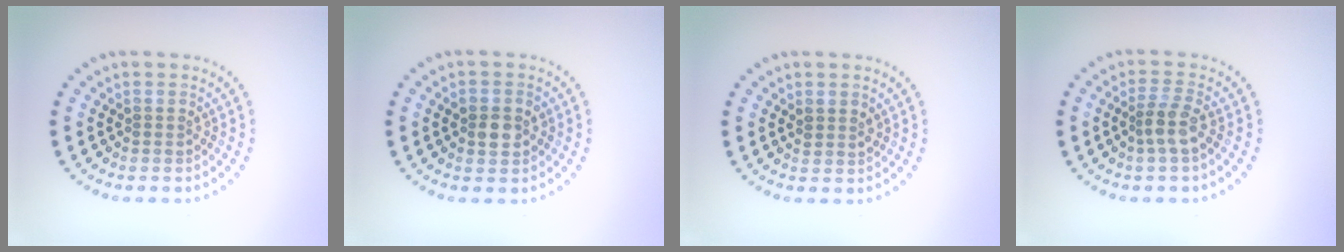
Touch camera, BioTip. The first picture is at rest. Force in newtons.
{"total": 2.5, "press": 2.5, "slide": 0.3}
{"total": 1.2, "press": 1.0, "slide": 0.6}
{"total": 2.3, "press": 1.8, "slide": 1.4}